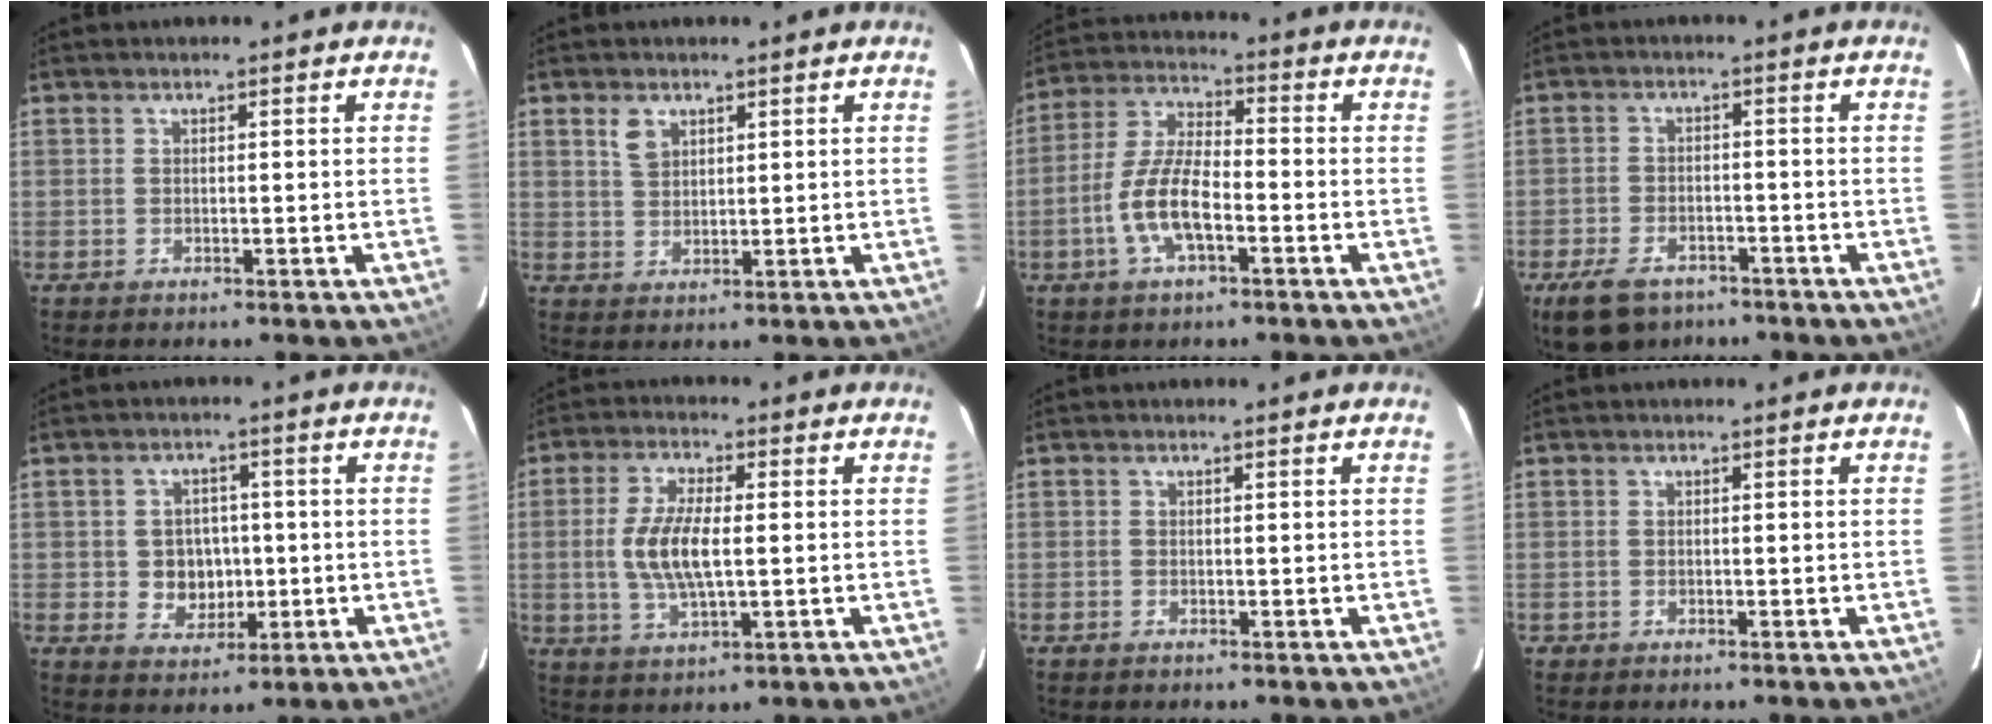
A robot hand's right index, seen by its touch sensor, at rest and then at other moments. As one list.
[{"total": 3.4, "force": [1.8, 2.2, 1.9], "torque": [-0.033, 0.005, 0.037]}, {"total": 10.0, "force": [-3.7, 3.5, 8.6], "torque": [-0.185, 0.004, -0.072]}, {"total": 10.1, "force": [-7.0, 5.5, 4.7], "torque": [-0.120, -0.008, -0.114]}, {"total": 6.1, "force": [-0.5, 5.6, 2.3], "torque": [-0.054, 0.013, 0.005]}, {"total": 9.1, "force": [-0.2, 3.3, 8.5], "torque": [-0.171, -0.001, -0.002]}, {"total": 0.0}, {"total": 0.8, "force": [-0.4, 0.7, -0.1], "torque": [0.001, 0.002, -0.006]}]